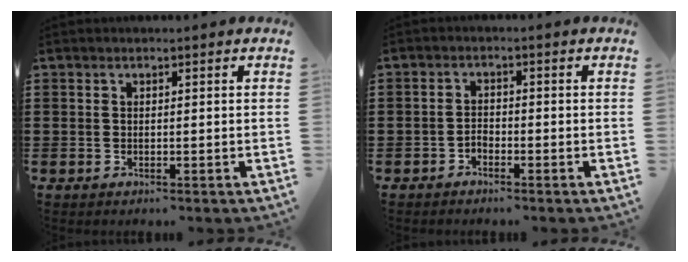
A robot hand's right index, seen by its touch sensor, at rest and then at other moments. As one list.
[{"total": 1.5, "force": [-1.2, 0.8, 0.3], "torque": [-0.011, 0.002, -0.026]}]